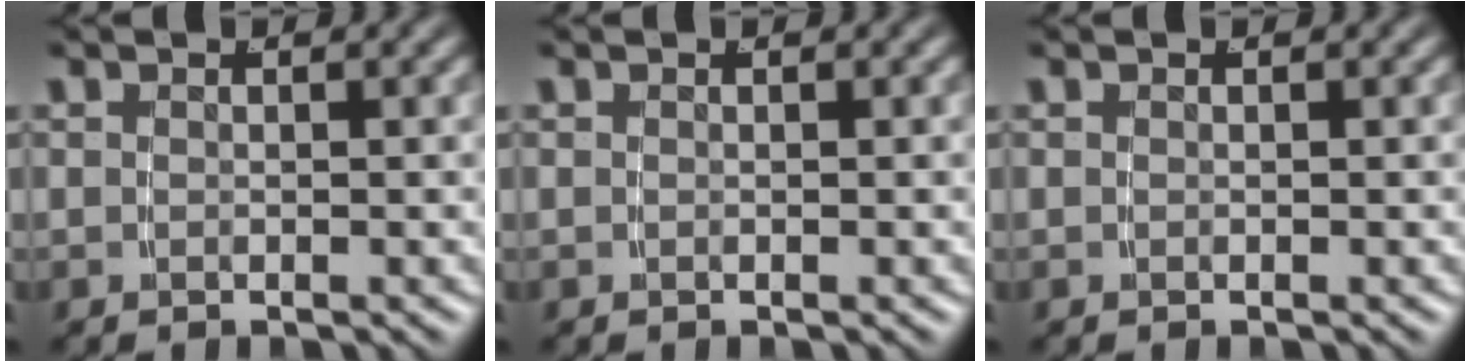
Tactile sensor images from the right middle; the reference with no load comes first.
{"total": 0.0}
{"total": 0.0}